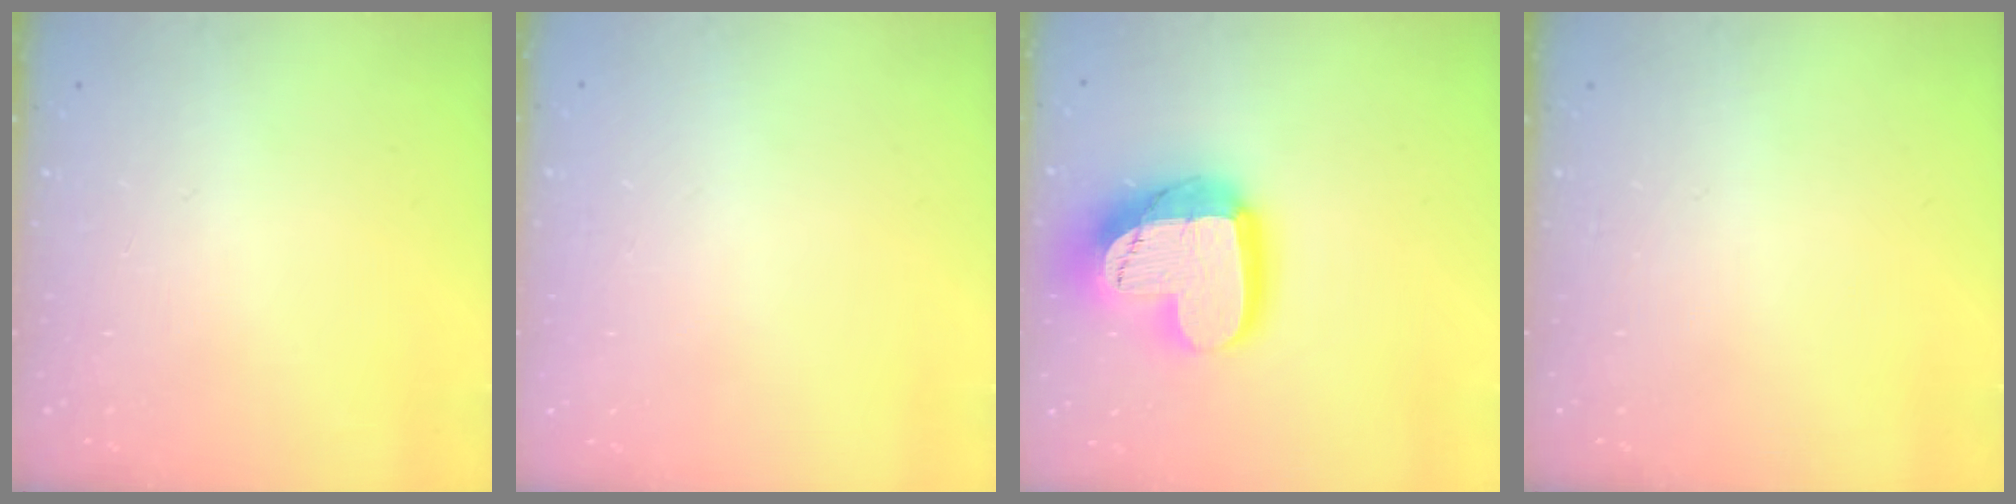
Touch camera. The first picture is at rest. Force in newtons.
{"total": 0.0}
{"total": 24.2, "press": 24.1, "slide": 1.8}
{"total": 0.0}